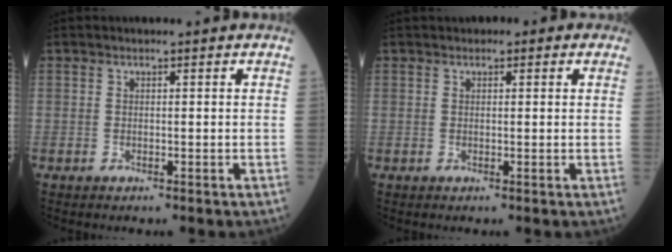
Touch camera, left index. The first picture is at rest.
{"total": 1.4, "force": [0.8, 0.9, 0.7], "torque": [-0.008, 0.010, 0.005]}